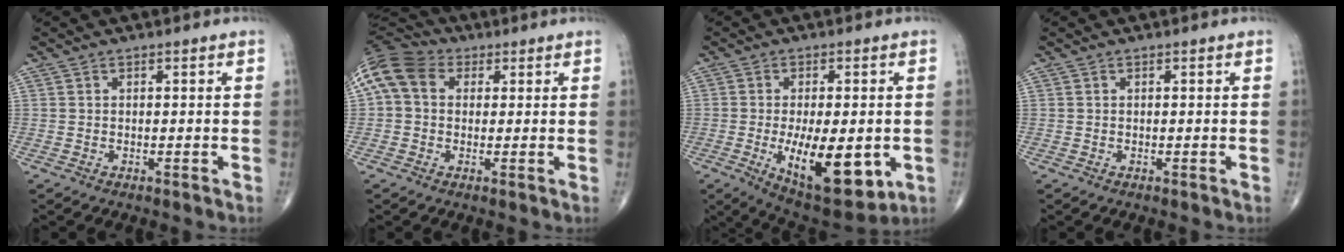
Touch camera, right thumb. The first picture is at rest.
{"total": 11.7, "force": [2.8, 9.0, 6.9], "torque": [-0.137, 0.034, 0.040]}
{"total": 16.2, "force": [-3.6, 6.9, 14.3], "torque": [-0.209, -0.022, -0.036]}
{"total": 0.0}